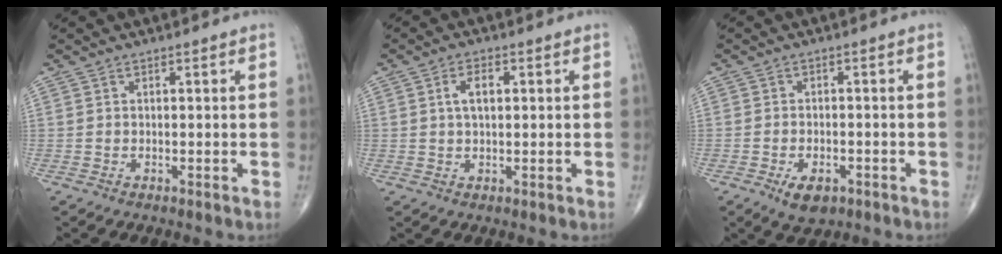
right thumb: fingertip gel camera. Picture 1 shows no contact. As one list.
[{"total": 4.0, "force": [1.0, 2.0, 3.3], "torque": [-0.057, 0.004, 0.017]}, {"total": 5.1, "force": [-2.5, 2.7, 3.4], "torque": [-0.052, 0.005, -0.037]}]